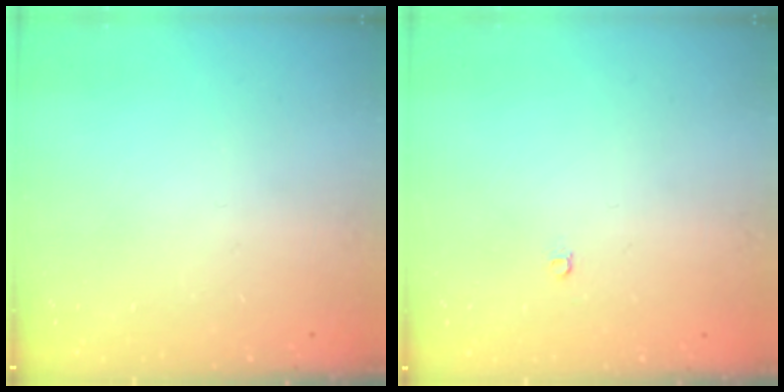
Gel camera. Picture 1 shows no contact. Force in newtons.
{"total": 3.2, "press": 3.2, "slide": 0.2}